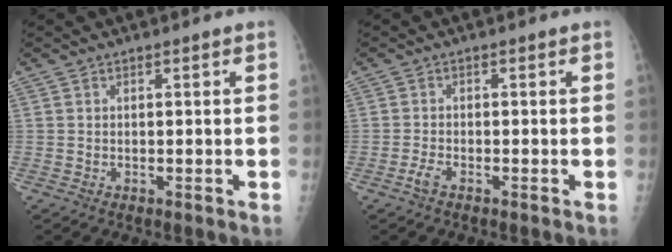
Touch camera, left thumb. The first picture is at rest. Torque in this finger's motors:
{"motor_torque": [-0.34, 0.25, 0.05, 0.01, 0.00]}